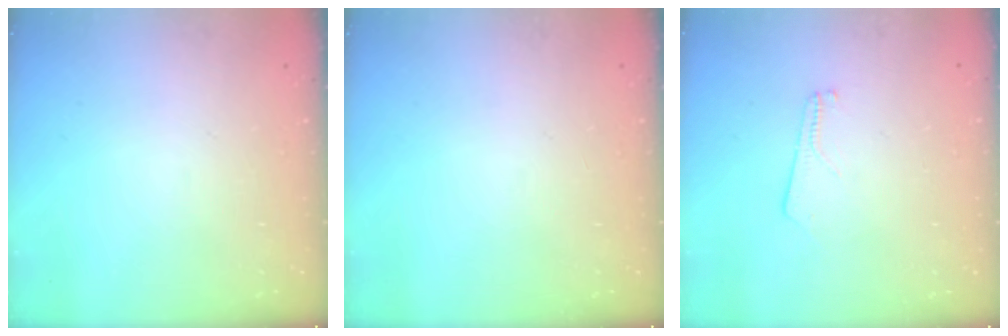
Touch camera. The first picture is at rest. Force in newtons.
{"total": 0.0}
{"total": 2.6, "press": 2.6, "slide": 0.3}